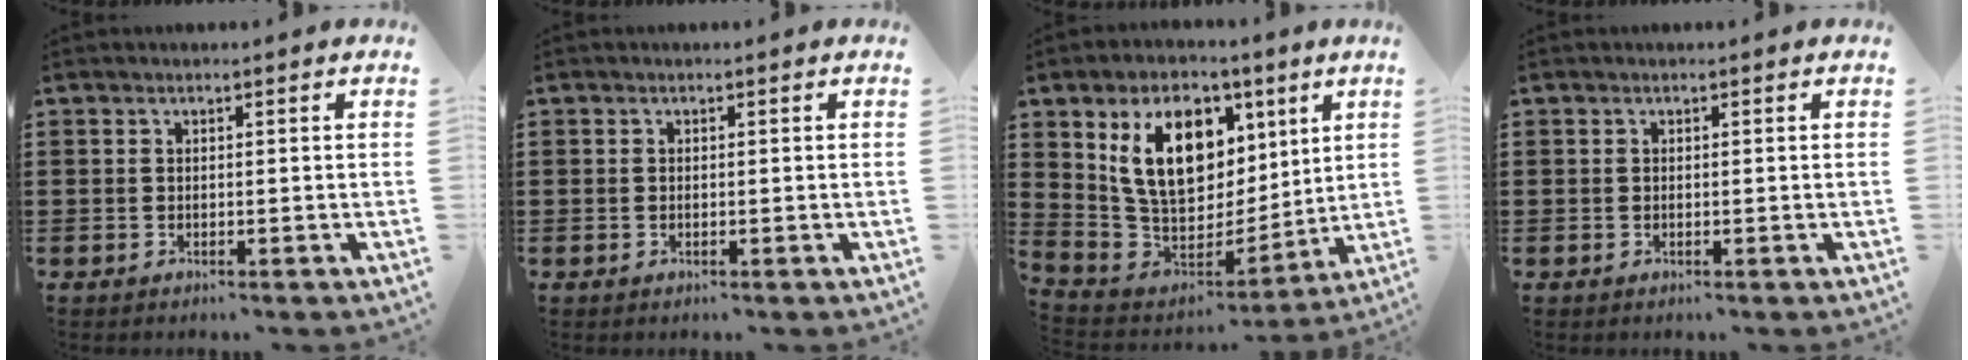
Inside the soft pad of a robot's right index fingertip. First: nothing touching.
{"total": 0.0}
{"total": 14.5, "force": [6.0, 9.5, 9.1], "torque": [-0.187, -0.010, 0.116]}
{"total": 0.0}